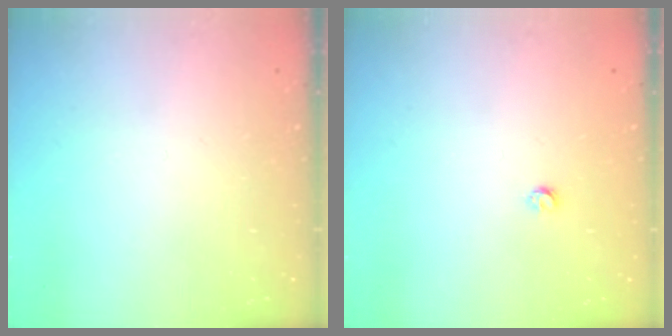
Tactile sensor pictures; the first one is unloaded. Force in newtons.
{"total": 2.9, "press": 2.8, "slide": 0.5}